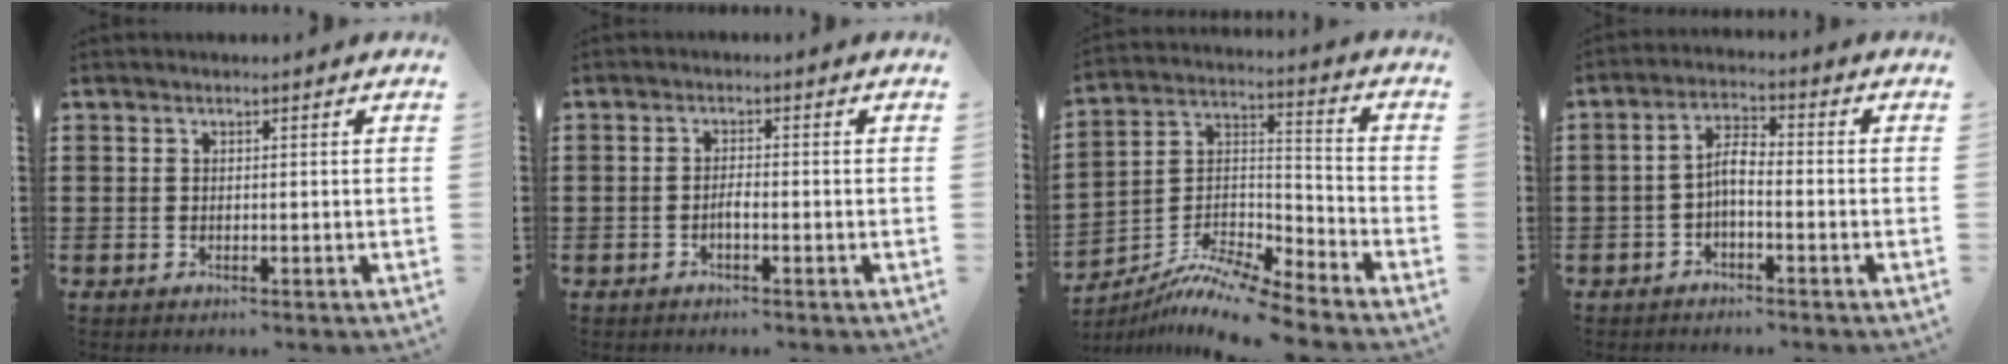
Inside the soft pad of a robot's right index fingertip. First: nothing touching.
{"total": 1.5, "force": [-0.8, 0.3, 1.3], "torque": [-0.024, 0.000, -0.013]}
{"total": 9.3, "force": [-8.6, 0.7, 3.4], "torque": [-0.067, 0.004, -0.174]}
{"total": 4.1, "force": [-1.4, 1.3, 3.6], "torque": [-0.074, 0.009, -0.030]}